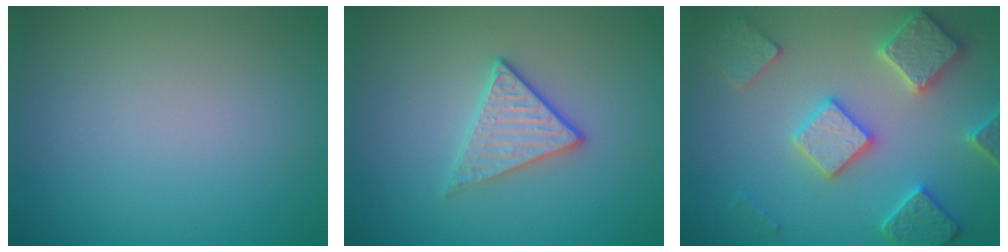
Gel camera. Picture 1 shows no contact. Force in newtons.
{"total": 2.8, "press": 2.6, "slide": 1.1}
{"total": 5.8, "press": 5.6, "slide": 1.2}